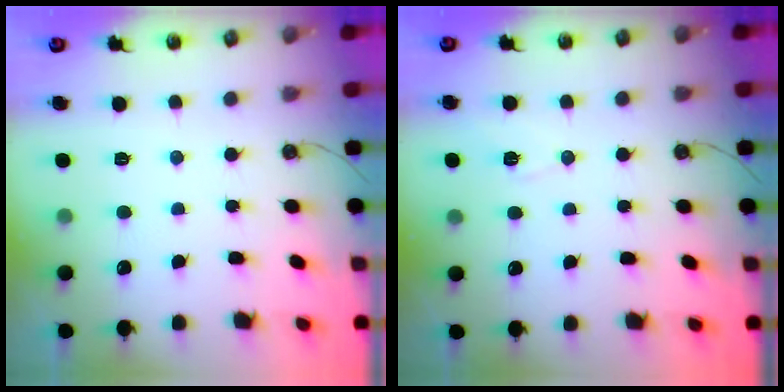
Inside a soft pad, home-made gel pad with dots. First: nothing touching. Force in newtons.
{"total": 5.1, "press": 4.7, "slide": 2.0}